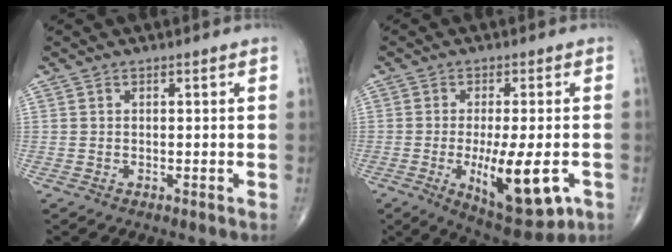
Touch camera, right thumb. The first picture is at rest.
{"total": 13.8, "force": [-3.8, 4.6, 12.5], "torque": [-0.192, -0.017, -0.047]}